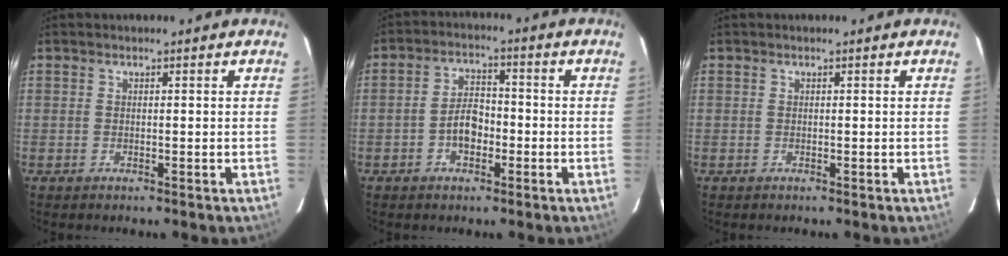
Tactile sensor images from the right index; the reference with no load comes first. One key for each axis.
{"total": 5.3, "fx": -1.9, "fy": 3.3, "fz": 3.7, "tx": -0.069, "ty": 0.014, "tz": -0.030}
{"total": 0.0}